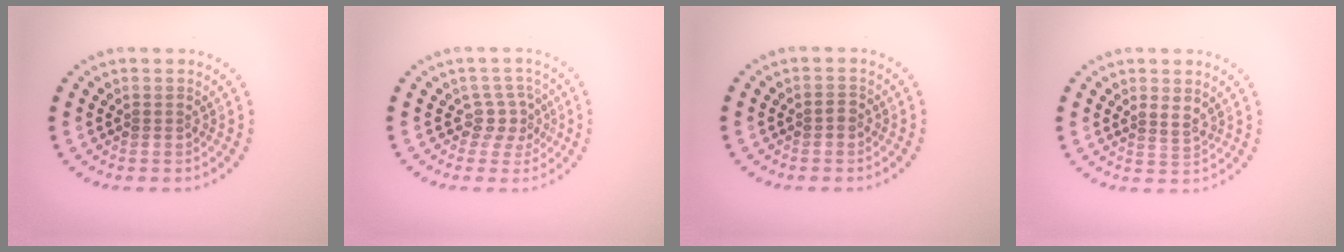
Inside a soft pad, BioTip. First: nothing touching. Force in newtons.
{"total": 2.1, "press": 1.6, "slide": 1.4}
{"total": 0.8, "press": 0.8, "slide": 0.2}
{"total": 1.4, "press": 1.1, "slide": 0.8}